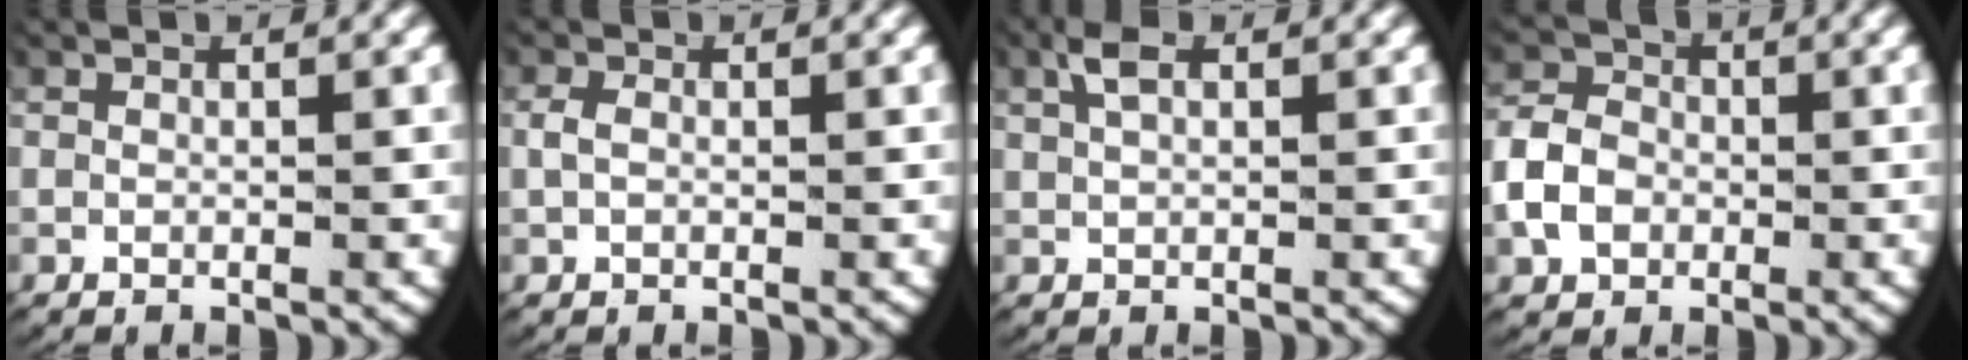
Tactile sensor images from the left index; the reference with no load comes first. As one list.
[{"total": 0.9, "force": [0.0, 0.5, 0.7], "torque": [-0.027, -0.003, 0.004]}, {"total": 2.2, "force": [1.2, 0.7, 1.6], "torque": [-0.042, 0.004, 0.025]}, {"total": 4.2, "force": [-0.8, 3.5, 2.1], "torque": [-0.045, -0.001, -0.018]}]